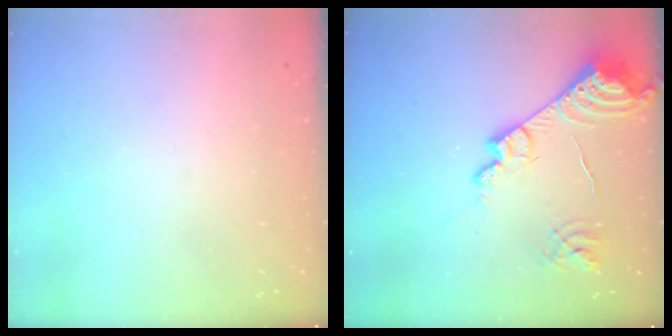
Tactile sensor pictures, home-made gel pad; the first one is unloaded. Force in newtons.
{"total": 16.6, "press": 16.5, "slide": 1.7}